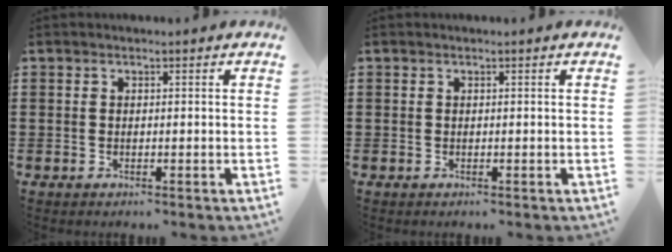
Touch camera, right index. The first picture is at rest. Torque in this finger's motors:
{"motor_torque": [0.00, 0.00, 0.00, -0.01]}